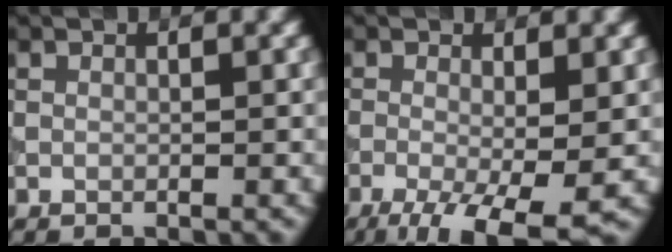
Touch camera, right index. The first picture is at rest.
{"total": 7.6, "force": [-3.3, 2.3, 6.4], "torque": [-0.119, -0.015, -0.051]}